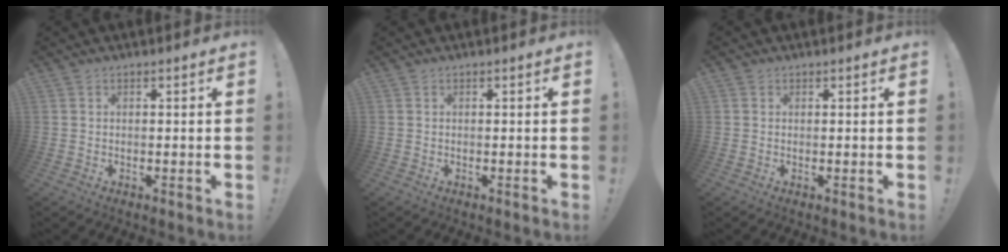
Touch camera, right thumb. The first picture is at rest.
{"total": 0.0}
{"total": 0.5, "force": [0.3, 0.4, -0.1], "torque": [0.007, -0.003, 0.005]}